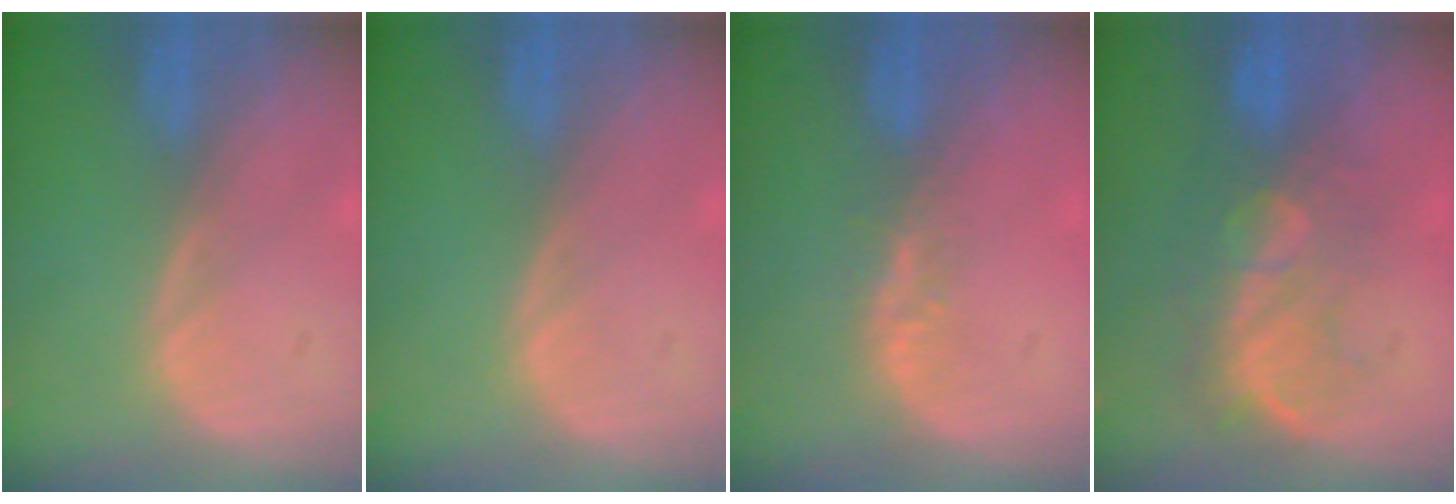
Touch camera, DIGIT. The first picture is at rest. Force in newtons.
{"total": 0.0}
{"total": 2.8, "press": 2.1, "slide": 1.8}
{"total": 8.1, "press": 7.9, "slide": 1.9}